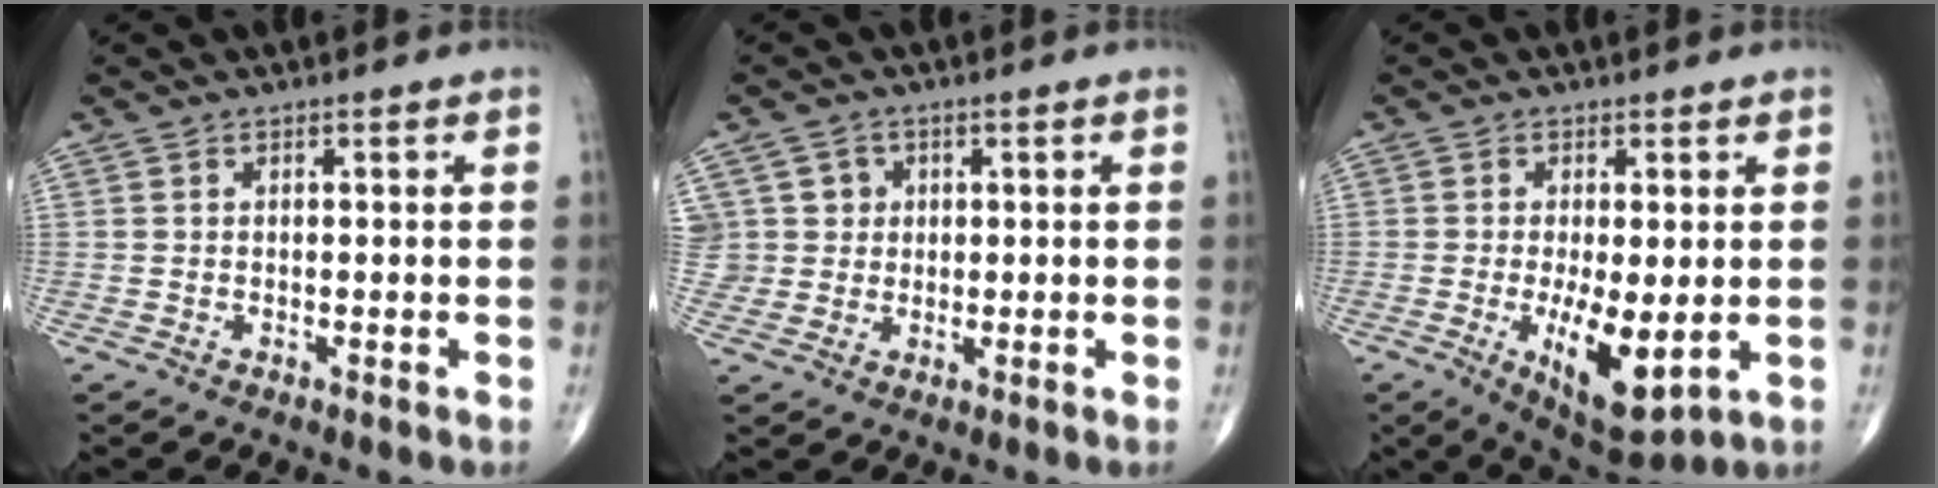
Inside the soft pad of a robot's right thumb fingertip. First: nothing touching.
{"total": 5.1, "force": [1.5, 4.8, 0.3], "torque": [0.027, -0.001, 0.024]}
{"total": 10.4, "force": [-1.9, 4.0, 9.4], "torque": [-0.150, -0.026, -0.020]}